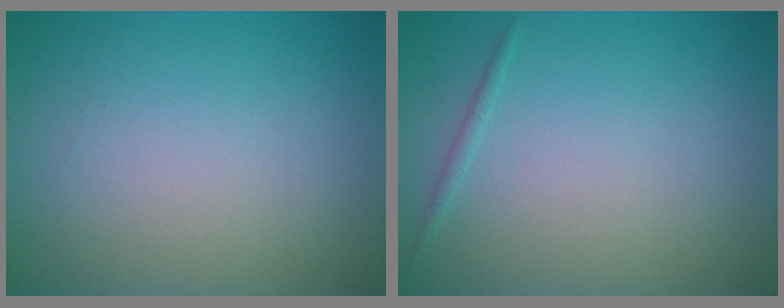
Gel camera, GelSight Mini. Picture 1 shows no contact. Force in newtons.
{"total": 0.6, "press": 0.6, "slide": 0.0}